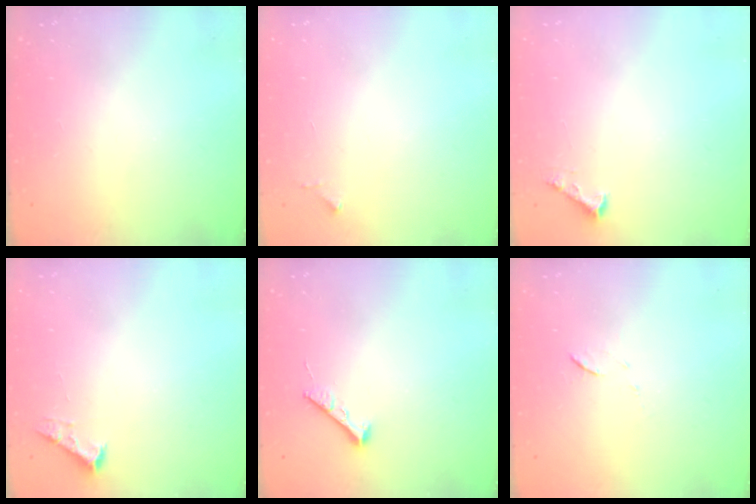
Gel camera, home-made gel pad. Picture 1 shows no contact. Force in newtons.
{"total": 3.4, "press": 3.4, "slide": 0.4}
{"total": 2.3, "press": 2.3, "slide": 0.3}
{"total": 2.5, "press": 2.5, "slide": 0.3}
{"total": 5.4, "press": 5.4, "slide": 0.8}
{"total": 5.5, "press": 5.4, "slide": 0.7}